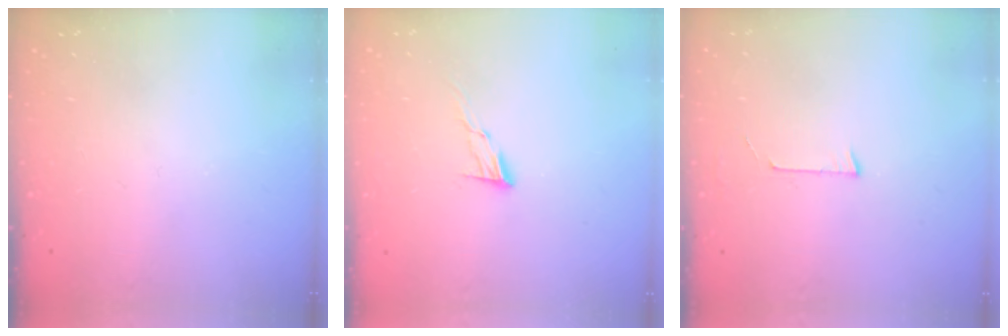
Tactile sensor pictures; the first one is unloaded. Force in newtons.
{"total": 6.1, "press": 6.1, "slide": 0.6}
{"total": 3.2, "press": 3.2, "slide": 0.2}